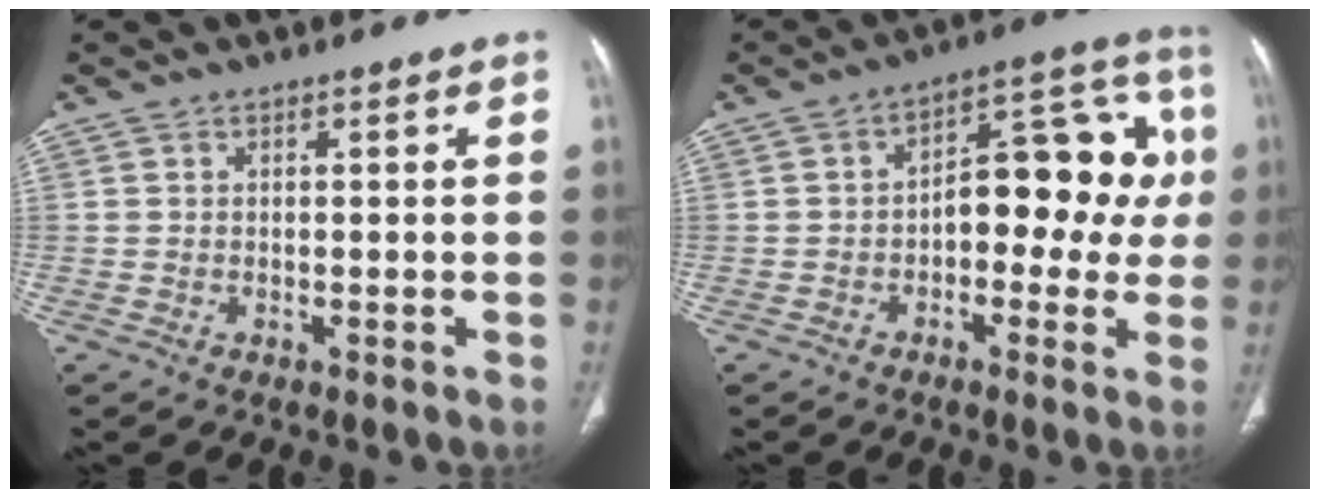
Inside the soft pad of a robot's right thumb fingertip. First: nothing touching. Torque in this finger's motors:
{"motor_torque": [1.67, 1.60, 1.13, -0.46, 0.06]}